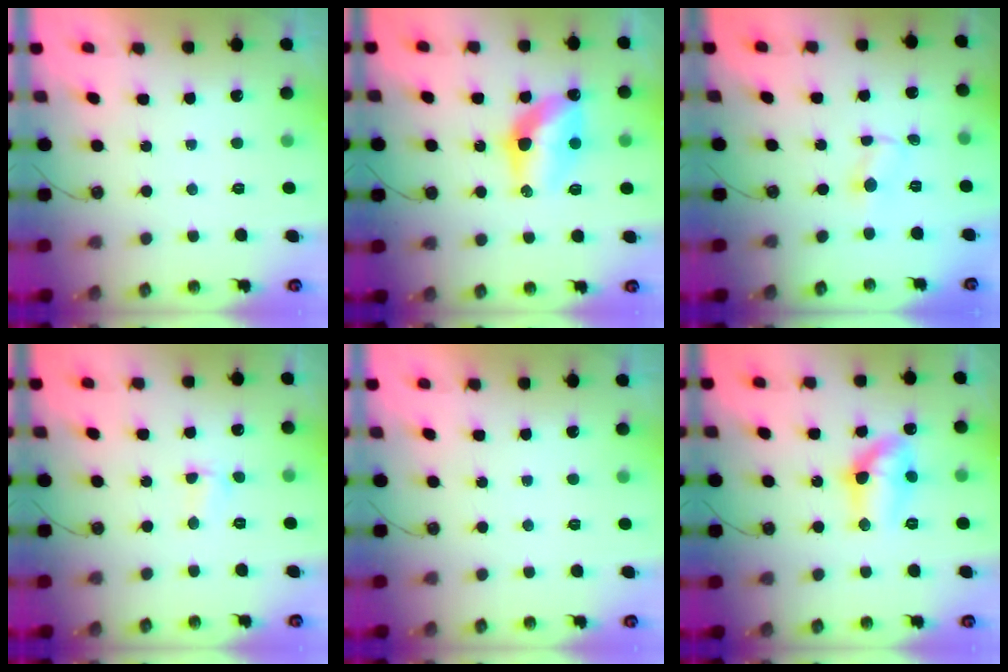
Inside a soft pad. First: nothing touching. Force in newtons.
{"total": 10.6, "press": 10.6, "slide": 0.9}
{"total": 0.7, "press": 0.7, "slide": 0.1}
{"total": 2.2, "press": 2.1, "slide": 0.5}
{"total": 0.0}
{"total": 12.0, "press": 12.0, "slide": 1.0}